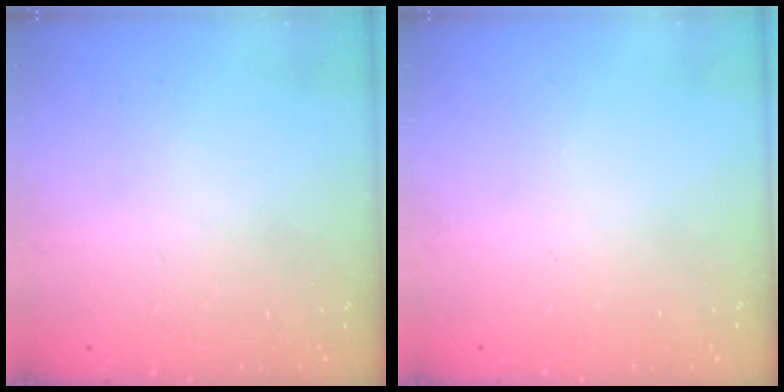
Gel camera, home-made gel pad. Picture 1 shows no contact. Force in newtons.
{"total": 0.0}